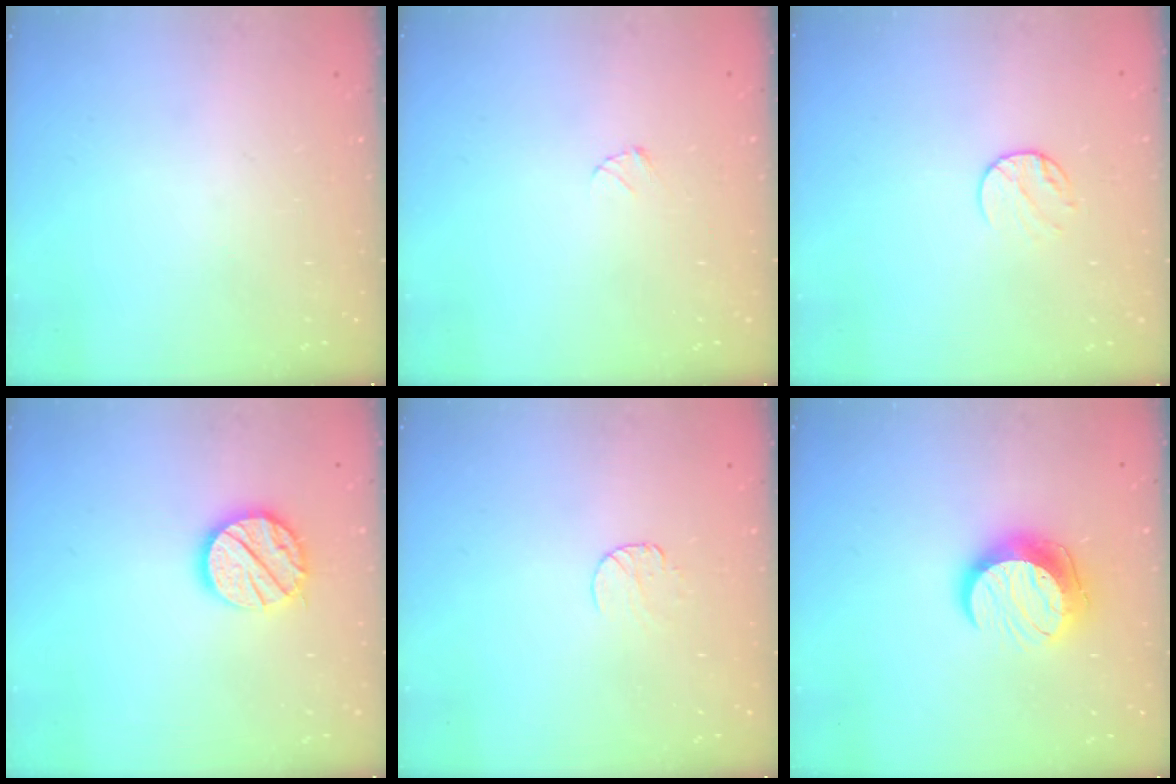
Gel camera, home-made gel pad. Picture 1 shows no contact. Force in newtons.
{"total": 2.7, "press": 2.7, "slide": 0.3}
{"total": 6.5, "press": 6.5, "slide": 0.6}
{"total": 14.1, "press": 14.1, "slide": 1.1}
{"total": 6.9, "press": 6.9, "slide": 0.6}
{"total": 13.2, "press": 13.2, "slide": 0.8}